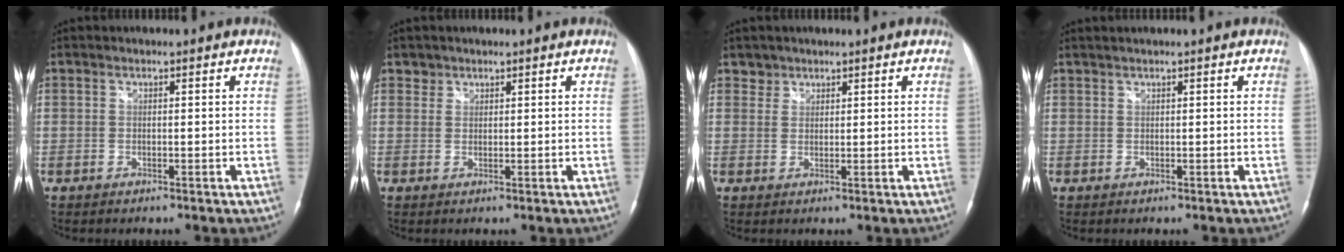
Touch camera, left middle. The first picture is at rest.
{"total": 1.3, "force": [1.0, 0.8, -0.3], "torque": [0.014, 0.006, 0.012]}
{"total": 1.8, "force": [1.4, 1.0, -0.4], "torque": [0.017, 0.008, 0.018]}
{"total": 1.4, "force": [1.1, -0.1, 0.8], "torque": [-0.016, 0.014, 0.025]}